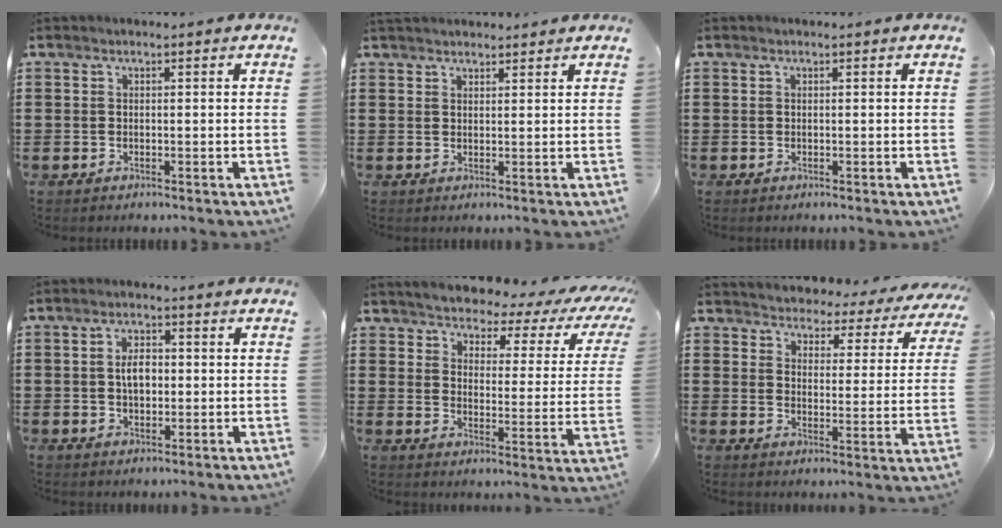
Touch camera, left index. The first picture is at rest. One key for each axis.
{"total": 2.1, "fx": 2.0, "fy": 0.4, "fz": 0.2, "tx": -0.009, "ty": 0.001, "tz": 0.039}
{"total": 0.0}
{"total": 3.6, "fx": 0.2, "fy": 2.0, "fz": 3.0, "tx": -0.052, "ty": 0.006, "tz": 0.000}
{"total": 3.5, "fx": 3.3, "fy": 0.5, "fz": 0.9, "tx": -0.043, "ty": -0.031, "tz": 0.047}
{"total": 3.2, "fx": 3.2, "fy": 0.3, "fz": -0.5, "tx": -0.018, "ty": -0.032, "tz": 0.048}